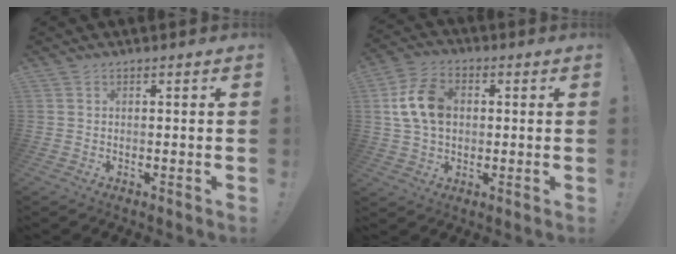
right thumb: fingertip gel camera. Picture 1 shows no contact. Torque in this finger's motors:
{"motor_torque": [0.26, 0.36, 0.57, 0.02, 0.06]}